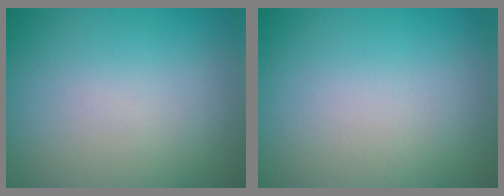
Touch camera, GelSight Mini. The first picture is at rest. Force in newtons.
{"total": 0.0}